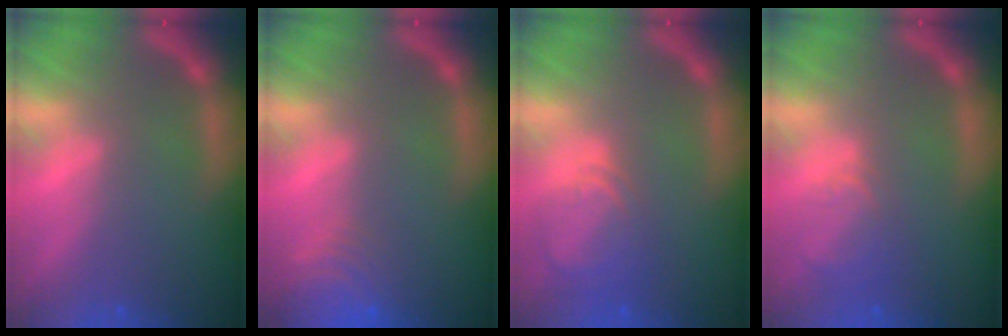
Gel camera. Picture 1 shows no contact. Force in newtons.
{"total": 6.5}
{"total": 4.5}
{"total": 2.9}